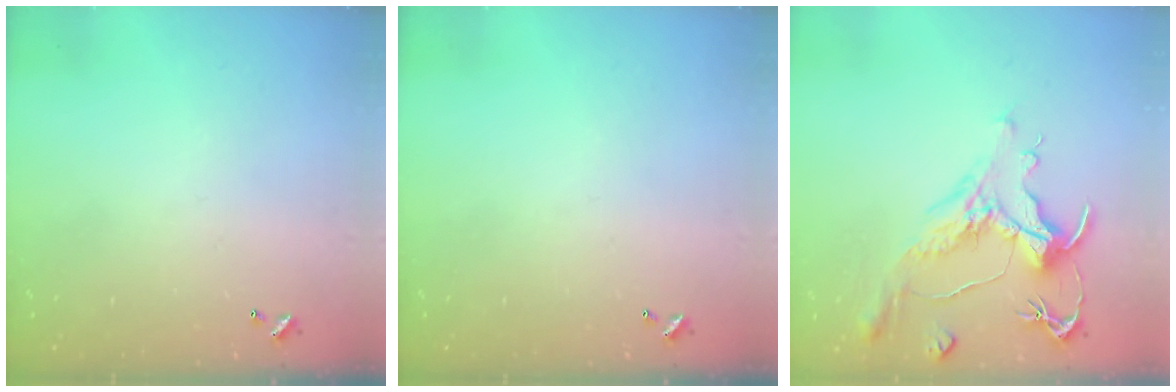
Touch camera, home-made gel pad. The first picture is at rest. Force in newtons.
{"total": 0.0}
{"total": 1.1, "press": 0.0, "slide": 1.1}